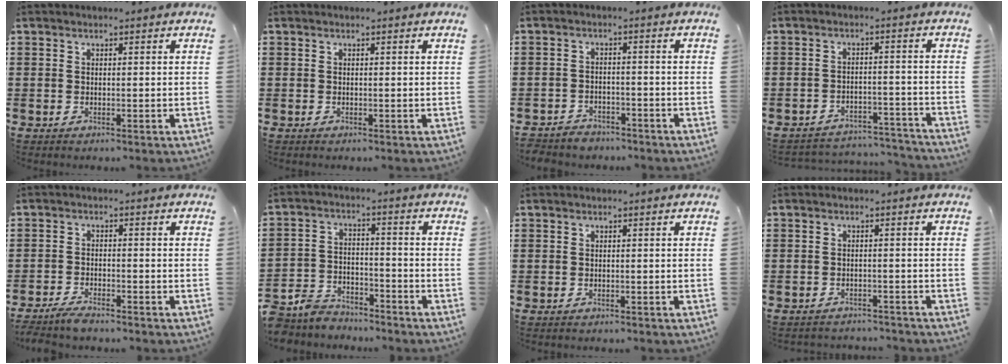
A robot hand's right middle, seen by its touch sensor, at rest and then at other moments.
{"total": 0.0}
{"total": 2.8, "force": [-2.7, 0.7, -0.1], "torque": [-0.006, 0.001, -0.059]}
{"total": 4.0, "force": [-3.9, 0.4, 0.2], "torque": [-0.007, 0.005, -0.084]}
{"total": 2.5, "force": [-2.3, 0.2, 1.0], "torque": [-0.034, -0.001, -0.051]}
{"total": 5.4, "force": [-5.2, 1.2, 0.4], "torque": [-0.025, 0.004, -0.110]}
{"total": 0.7, "force": [-0.5, 0.4, -0.1], "torque": [0.002, 0.004, -0.013]}
{"total": 2.1, "force": [-2.1, 0.4, -0.3], "torque": [-0.001, 0.002, -0.048]}